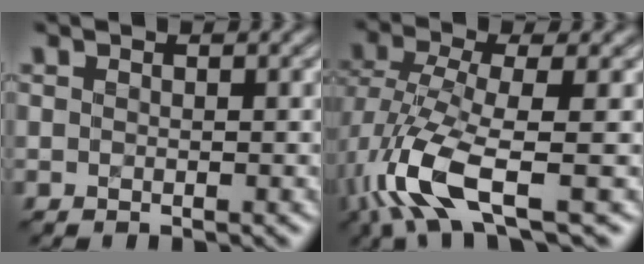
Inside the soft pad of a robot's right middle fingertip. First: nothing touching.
{"total": 7.7, "force": [-3.2, 2.5, 6.5], "torque": [-0.160, 0.001, -0.066]}